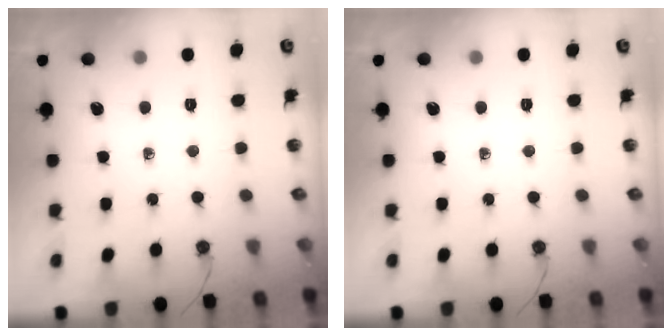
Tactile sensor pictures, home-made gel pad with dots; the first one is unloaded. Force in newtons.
{"total": 0.0}